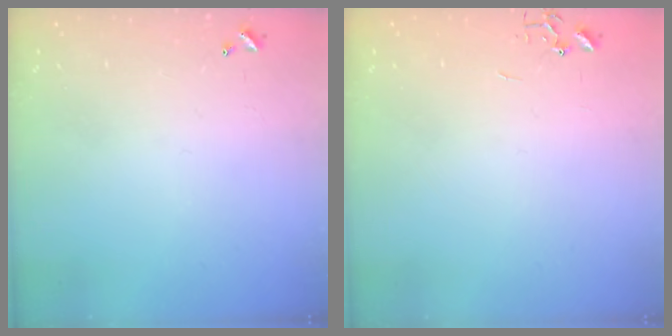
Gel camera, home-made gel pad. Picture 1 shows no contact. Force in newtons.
{"total": 0.0}